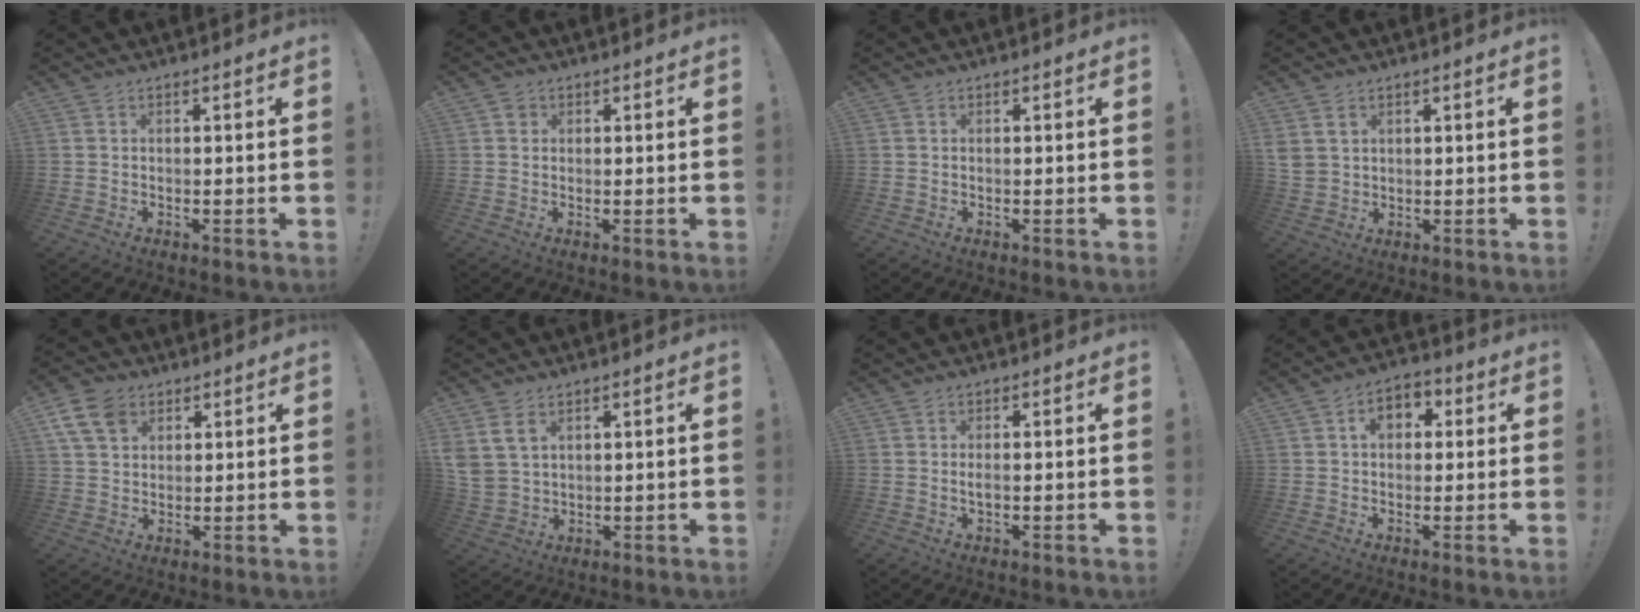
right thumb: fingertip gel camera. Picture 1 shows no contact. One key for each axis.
{"total": 1.7, "fx": 0.7, "fy": 1.6, "fz": 0.4, "tx": -0.001, "ty": 0.000, "tz": 0.011}
{"total": 0.0}
{"total": 4.2, "fx": 2.0, "fy": 3.3, "fz": 1.7, "tx": -0.021, "ty": -0.003, "tz": 0.040}
{"total": 9.5, "fx": 4.8, "fy": 6.7, "fz": 4.7, "tx": -0.088, "ty": -0.015, "tz": 0.095}
{"total": 7.4, "fx": 3.8, "fy": 4.8, "fz": 4.1, "tx": -0.075, "ty": -0.009, "tz": 0.078}
{"total": 1.1, "fx": -0.2, "fy": 0.3, "fz": 1.0, "tx": -0.014, "ty": -0.002, "tz": -0.006}
{"total": 6.9, "fx": 1.5, "fy": 5.2, "fz": 4.3, "tx": -0.058, "ty": 0.008, "tz": 0.024}